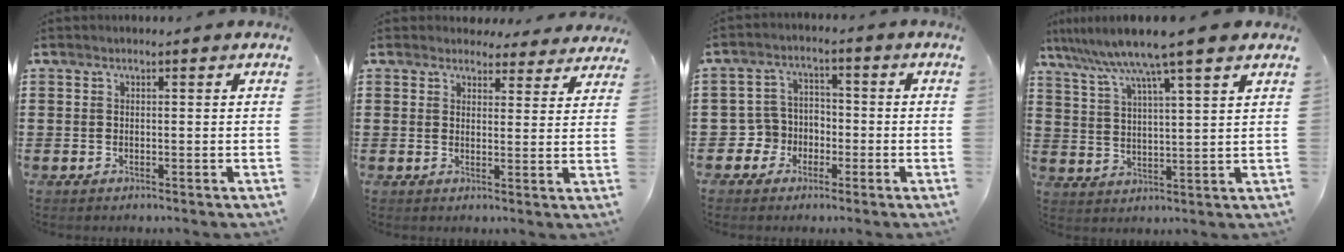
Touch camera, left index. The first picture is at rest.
{"total": 3.8, "force": [3.6, 1.1, 0.5], "torque": [-0.015, -0.011, 0.066]}
{"total": 4.7, "force": [-2.2, 4.0, 1.0], "torque": [-0.046, 0.006, -0.050]}
{"total": 8.3, "force": [6.7, -0.8, 4.8], "torque": [-0.116, -0.032, 0.111]}